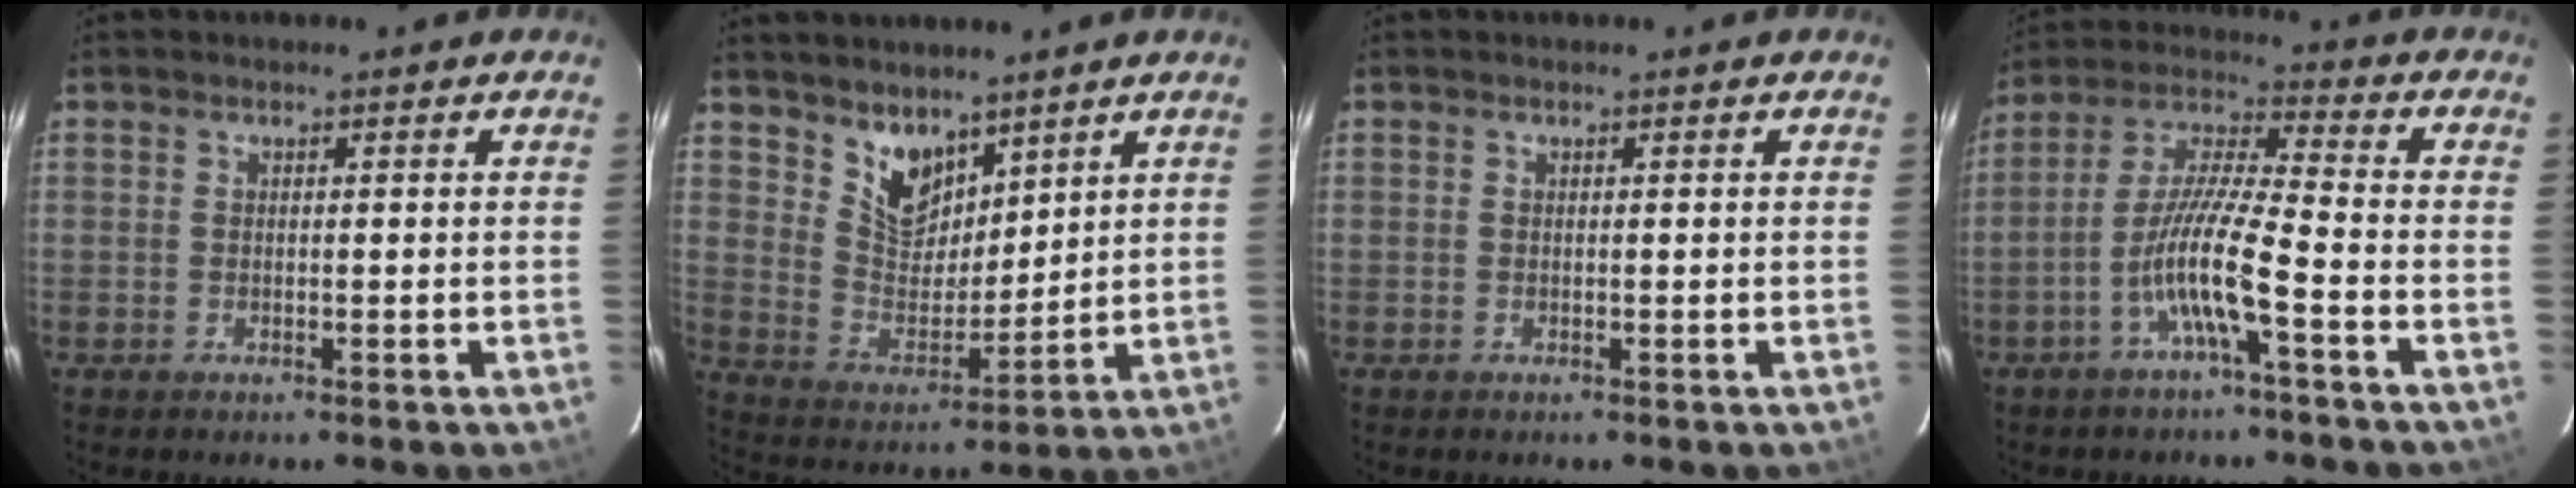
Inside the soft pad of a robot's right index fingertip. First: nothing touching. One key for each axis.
{"total": 9.2, "fx": 6.6, "fy": 5.0, "fz": 4.0, "tx": -0.069, "ty": 0.000, "tz": 0.136}
{"total": 0.0}
{"total": 10.2, "fx": -4.6, "fy": 0.1, "fz": 9.1, "tx": -0.192, "ty": 0.005, "tz": -0.094}